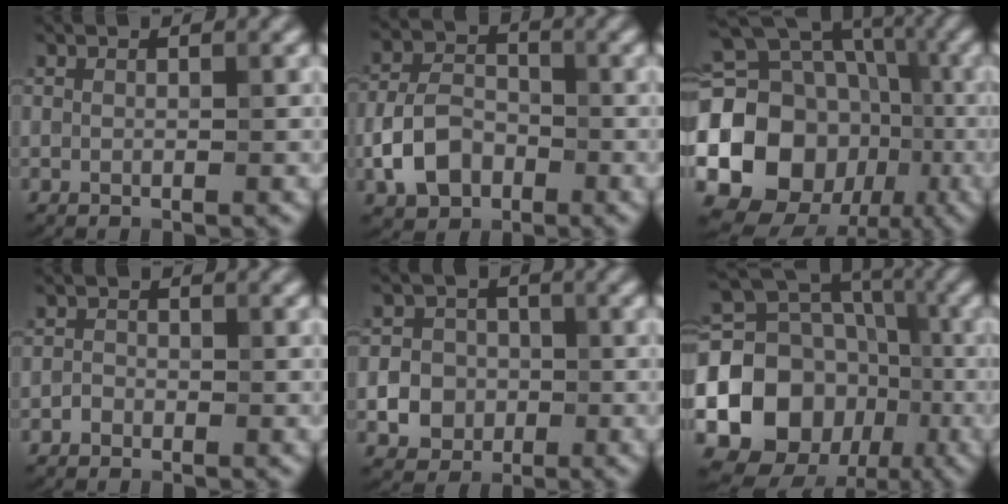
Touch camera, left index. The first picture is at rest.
{"total": 4.9, "force": [-2.0, 3.6, 2.8], "torque": [-0.052, 0.002, -0.041]}
{"total": 20.7, "force": [-4.0, 18.1, 9.3], "torque": [-0.184, 0.000, -0.101]}
{"total": 0.8, "force": [-0.5, 0.6, 0.1], "torque": [0.002, 0.001, -0.011]}
{"total": 4.7, "force": [-1.2, 4.3, 1.5], "torque": [-0.003, 0.003, -0.037]}
{"total": 15.6, "force": [-3.3, 13.5, 7.1], "torque": [-0.145, -0.002, -0.083]}